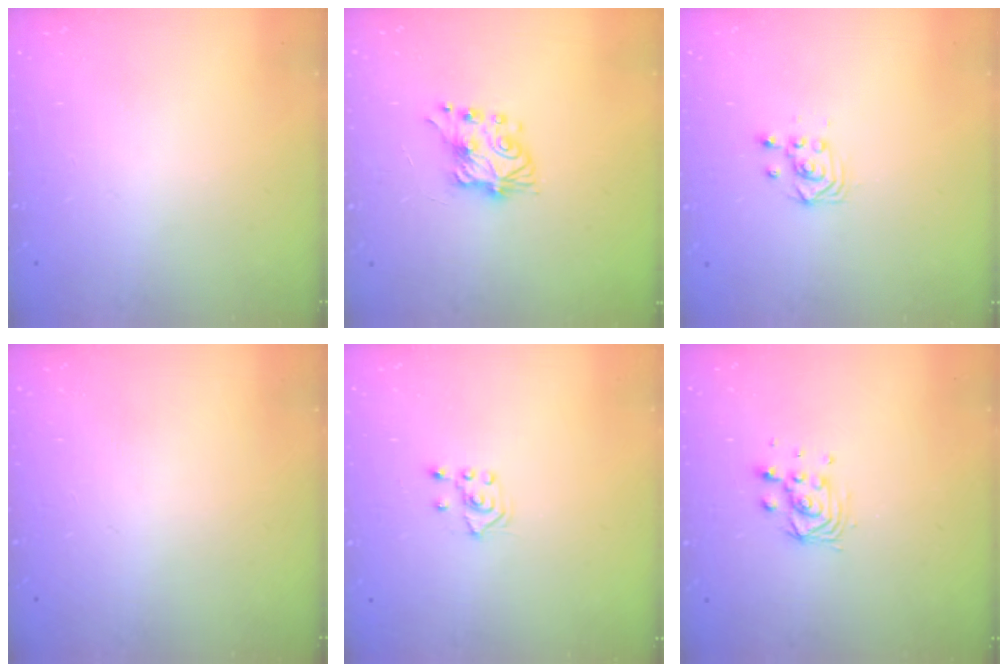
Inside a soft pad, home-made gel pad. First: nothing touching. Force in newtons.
{"total": 7.1, "press": 7.1, "slide": 0.5}
{"total": 3.4, "press": 3.3, "slide": 0.3}
{"total": 0.0}
{"total": 3.0, "press": 2.9, "slide": 0.7}
{"total": 5.9, "press": 5.9, "slide": 0.5}